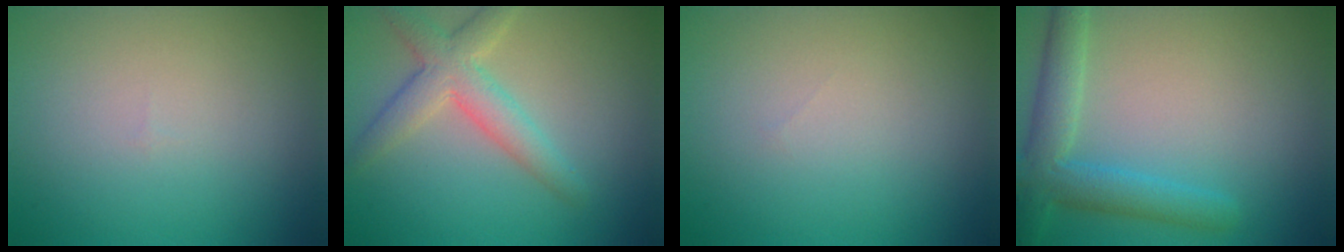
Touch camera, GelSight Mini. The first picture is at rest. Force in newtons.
{"total": 4.1, "press": 4.1, "slide": 0.2}
{"total": 0.0}
{"total": 4.6, "press": 4.6, "slide": 0.2}